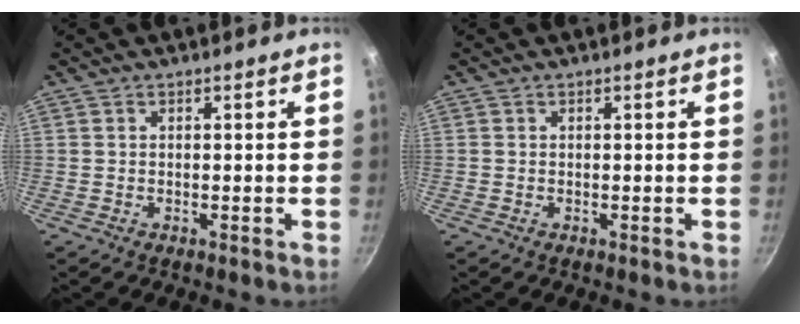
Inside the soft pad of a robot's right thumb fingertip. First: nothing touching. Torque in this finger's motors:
{"motor_torque": [0.24, 0.01, -0.05, 0.51, 0.03]}